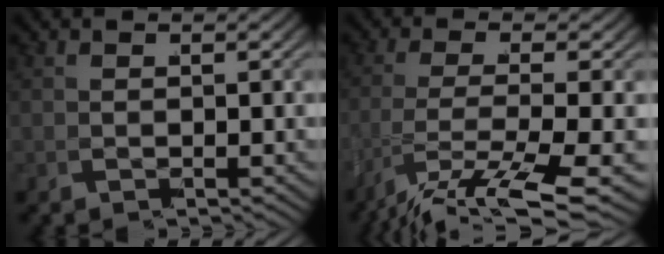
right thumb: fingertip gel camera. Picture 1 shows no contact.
{"total": 8.3, "force": [-3.4, 3.7, 6.6], "torque": [-0.159, -0.046, -0.023]}